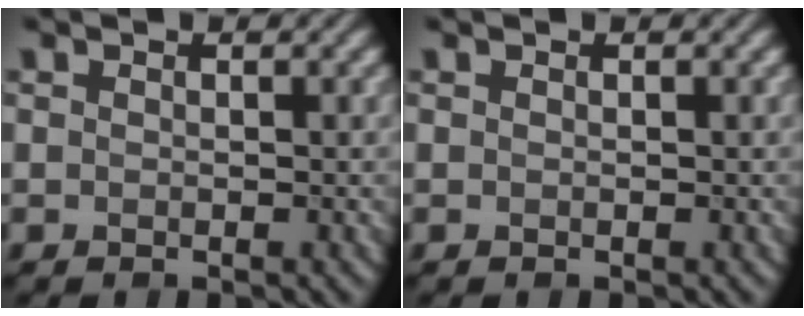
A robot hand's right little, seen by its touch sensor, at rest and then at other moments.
{"total": 0.0}